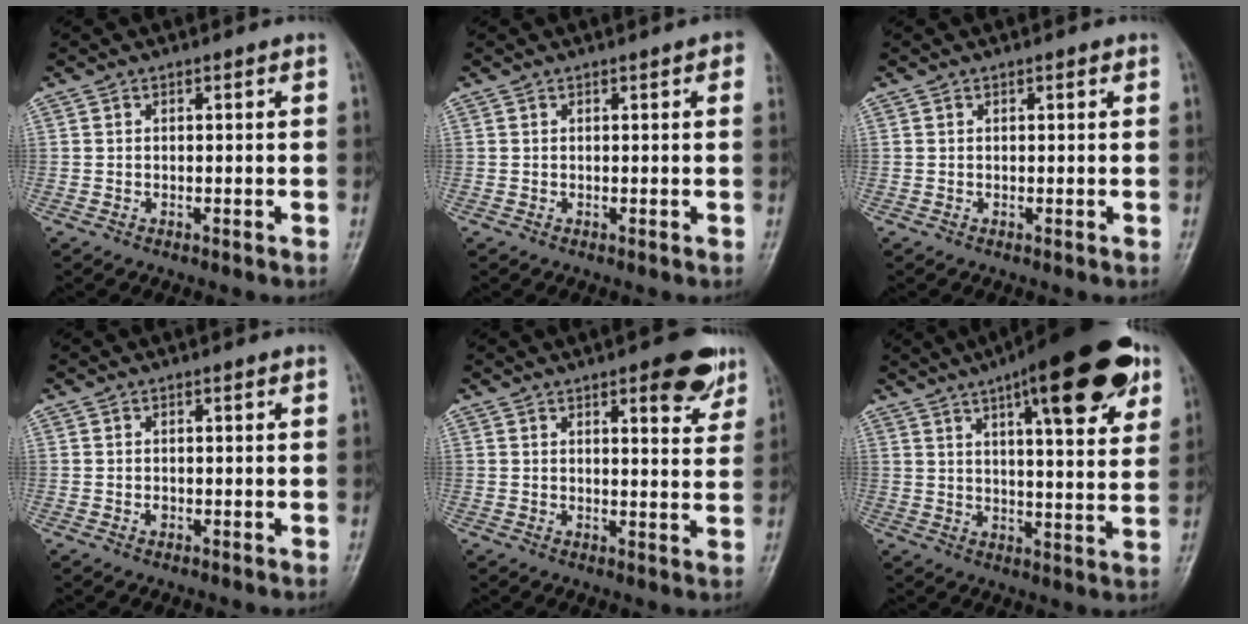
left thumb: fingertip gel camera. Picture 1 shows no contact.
{"total": 2.3, "force": [1.0, 0.5, 2.0], "torque": [-0.020, 0.003, 0.007]}
{"total": 0.7, "force": [0.4, 0.2, 0.6], "torque": [-0.009, 0.000, 0.004]}
{"total": 0.8, "force": [-0.1, 0.6, 0.5], "torque": [-0.003, 0.001, -0.002]}
{"total": 7.6, "force": [4.5, 2.4, 5.7], "torque": [-0.054, -0.021, 0.053]}
{"total": 21.5, "force": [11.0, 5.8, 17.5], "torque": [-0.227, -0.018, 0.152]}